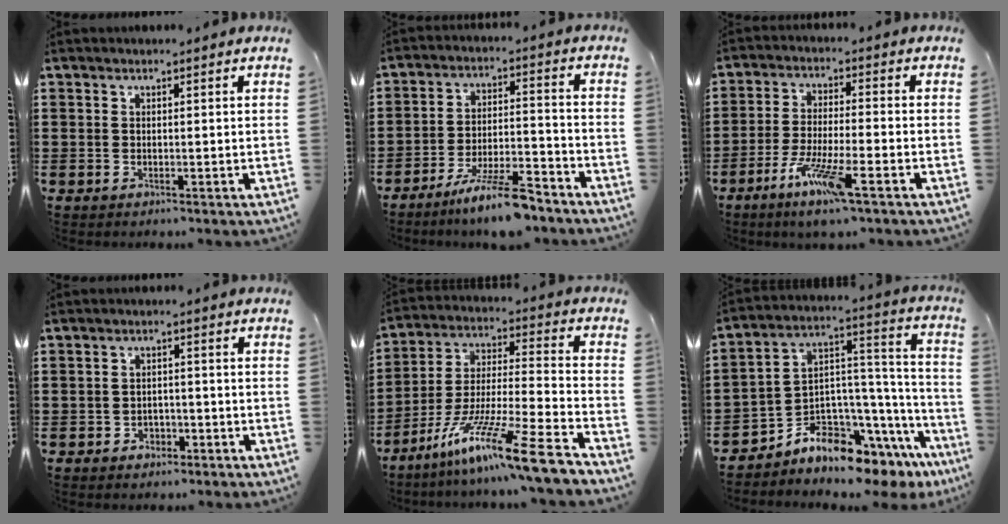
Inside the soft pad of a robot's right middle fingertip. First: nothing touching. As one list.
[{"total": 9.2, "force": [-7.4, 1.0, 5.3], "torque": [-0.098, 0.004, -0.137]}, {"total": 7.7, "force": [-4.9, 0.7, 5.9], "torque": [-0.117, -0.010, -0.090]}, {"total": 1.9, "force": [-1.6, 1.1, 0.3], "torque": [-0.015, -0.001, -0.035]}, {"total": 14.8, "force": [-11.3, -0.6, 9.6], "torque": [-0.168, 0.012, -0.209]}, {"total": 6.1, "force": [-5.9, 1.5, 1.1], "torque": [-0.040, -0.030, -0.120]}]